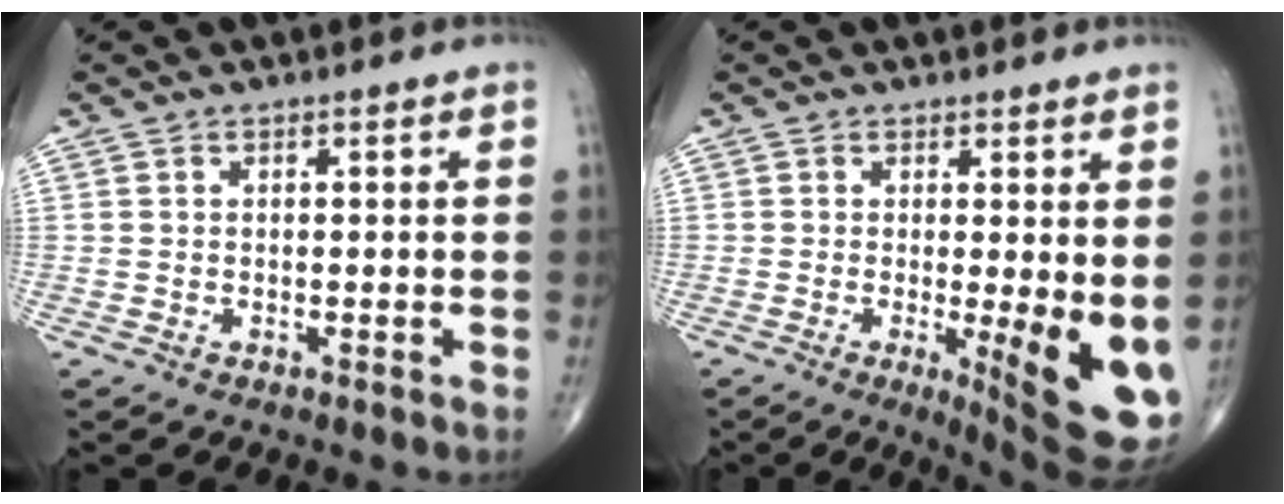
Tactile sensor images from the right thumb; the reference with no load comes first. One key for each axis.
{"total": 11.8, "fx": -1.1, "fy": 3.3, "fz": 11.3, "tx": -0.146, "ty": -0.026, "tz": -0.006}